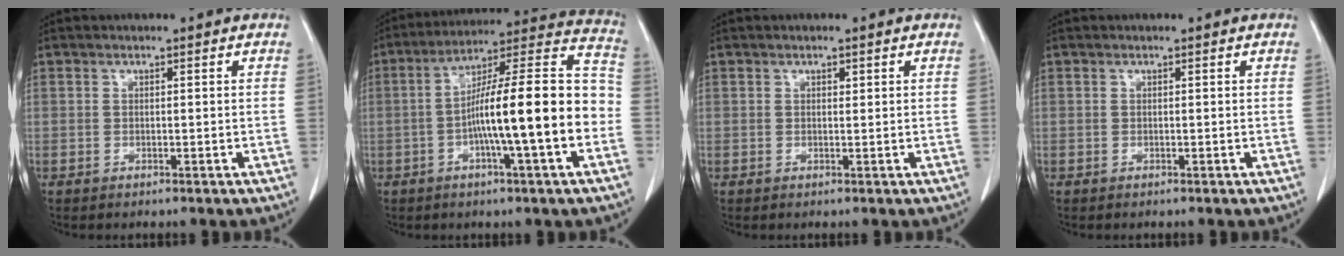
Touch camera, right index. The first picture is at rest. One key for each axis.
{"total": 18.4, "fx": -3.8, "fy": 1.1, "fz": 18.0, "tx": -0.282, "ty": 0.021, "tz": -0.066}
{"total": 0.7, "fx": 0.4, "fy": 0.3, "fz": 0.4, "tx": -0.007, "ty": -0.002, "tz": 0.006}
{"total": 0.0}